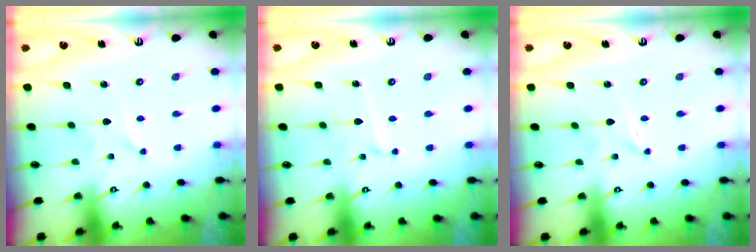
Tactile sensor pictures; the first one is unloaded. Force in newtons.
{"total": 2.1, "press": 2.1, "slide": 0.3}
{"total": 0.0}